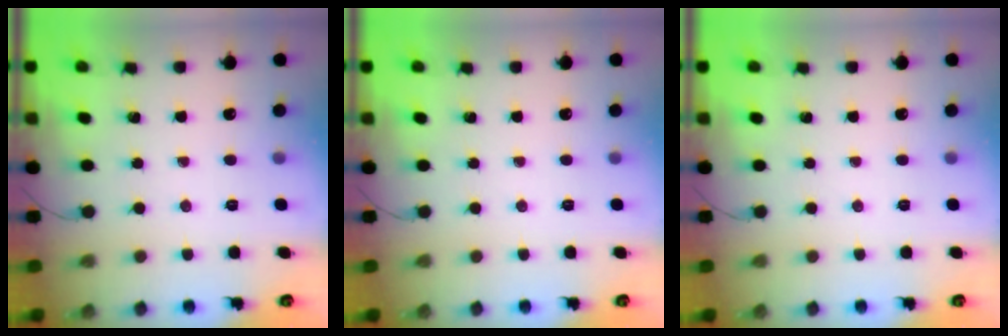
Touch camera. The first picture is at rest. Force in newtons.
{"total": 0.0}
{"total": 0.0}